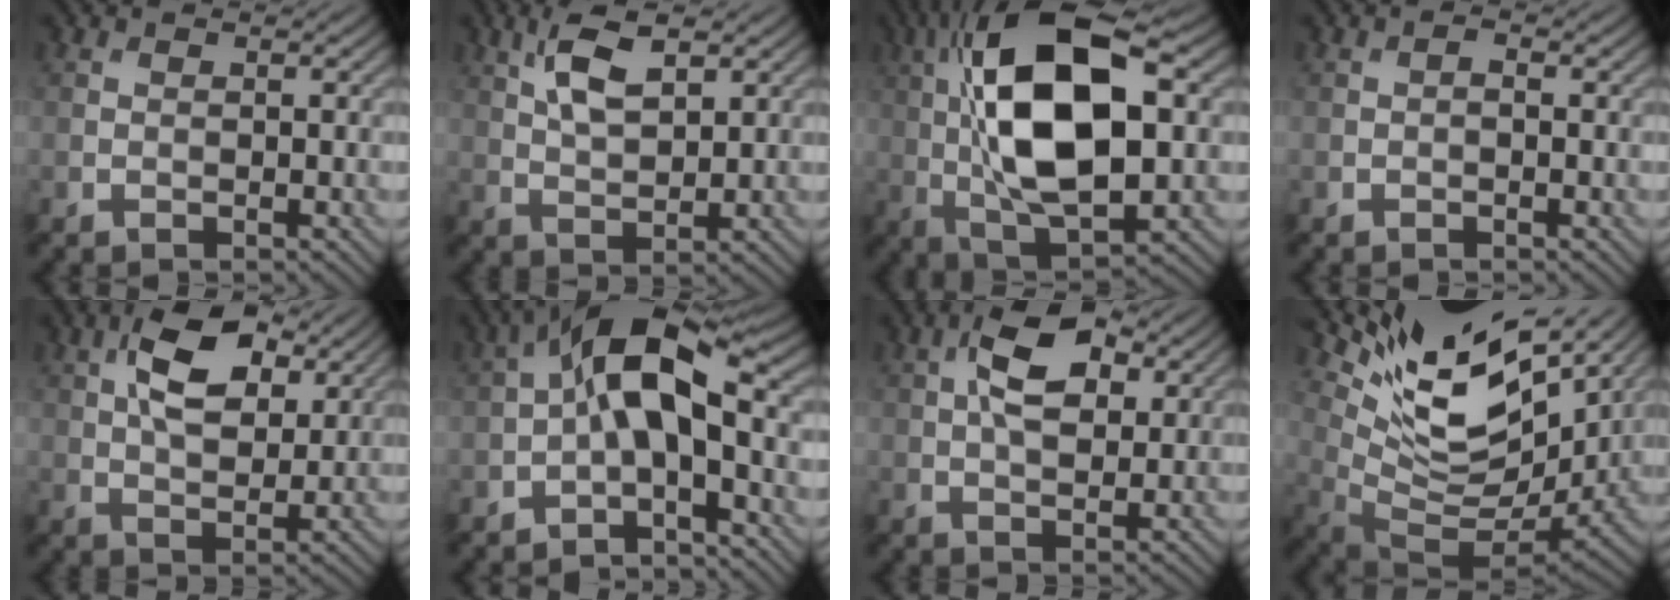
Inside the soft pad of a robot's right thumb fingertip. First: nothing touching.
{"total": 6.3, "force": [2.9, 2.6, 5.0], "torque": [-0.114, 0.002, 0.057]}
{"total": 17.1, "force": [2.1, 7.6, 15.2], "torque": [-0.283, 0.021, 0.023]}
{"total": 0.7, "force": [-0.2, 0.3, 0.6], "torque": [-0.011, 0.002, -0.003]}
{"total": 9.8, "force": [3.9, 5.1, 7.4], "torque": [-0.144, 0.011, 0.068]}
{"total": 9.5, "force": [-0.3, 3.8, 8.7], "torque": [-0.156, 0.027, -0.019]}
{"total": 8.3, "force": [2.7, 4.3, 6.6], "torque": [-0.125, 0.013, 0.040]}
{"total": 15.2, "force": [9.3, 5.5, 10.6], "torque": [-0.215, 0.001, 0.164]}